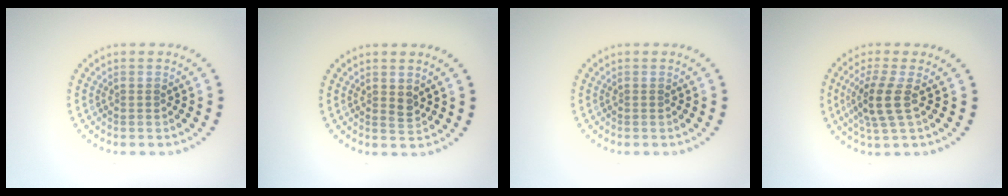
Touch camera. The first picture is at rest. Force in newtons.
{"total": 0.9, "press": 0.9, "slide": 0.3}
{"total": 0.0}
{"total": 3.3, "press": 2.7, "slide": 1.9}